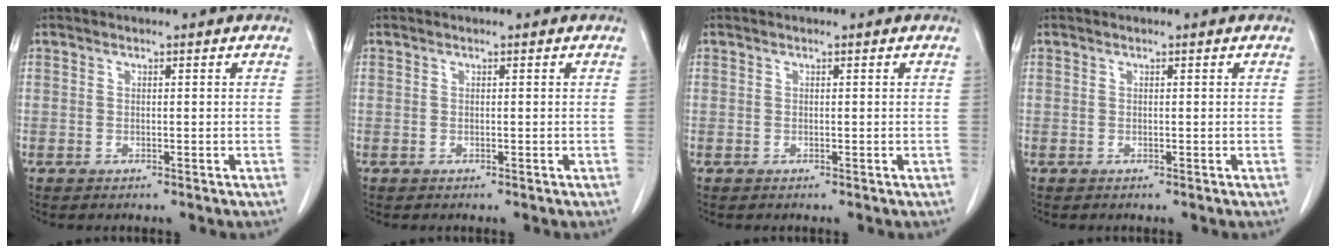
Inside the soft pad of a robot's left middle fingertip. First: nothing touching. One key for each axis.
{"total": 0.0}
{"total": 0.0}
{"total": 0.0}